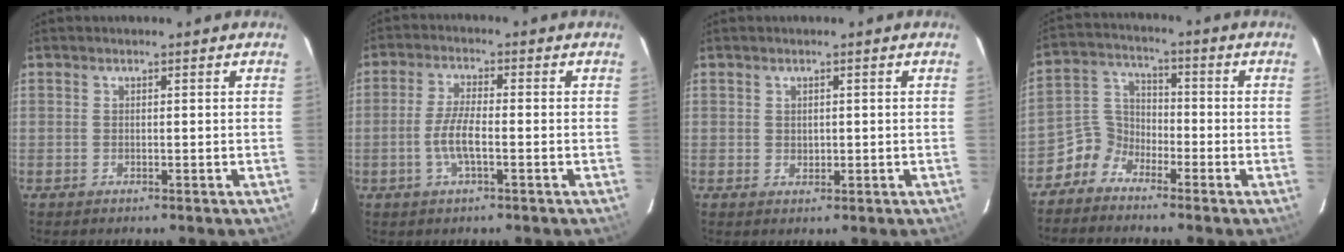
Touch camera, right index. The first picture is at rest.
{"total": 5.6, "force": [-1.6, 1.4, 5.2], "torque": [-0.110, 0.000, -0.033]}
{"total": 1.4, "force": [0.4, 1.3, 0.5], "torque": [-0.006, 0.002, 0.009]}
{"total": 5.7, "force": [-4.1, 3.8, 0.5], "torque": [-0.015, 0.030, -0.098]}